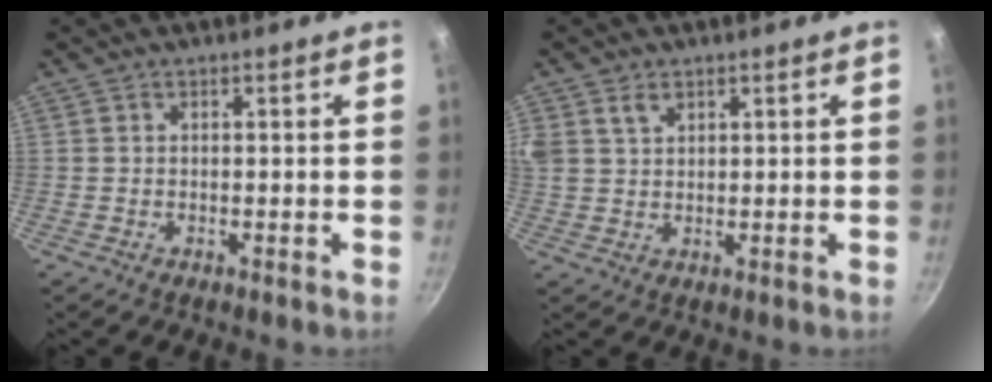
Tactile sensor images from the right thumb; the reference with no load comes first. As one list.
[{"total": 5.6, "force": [3.0, 3.8, 2.8], "torque": [-0.050, 0.005, 0.063]}]